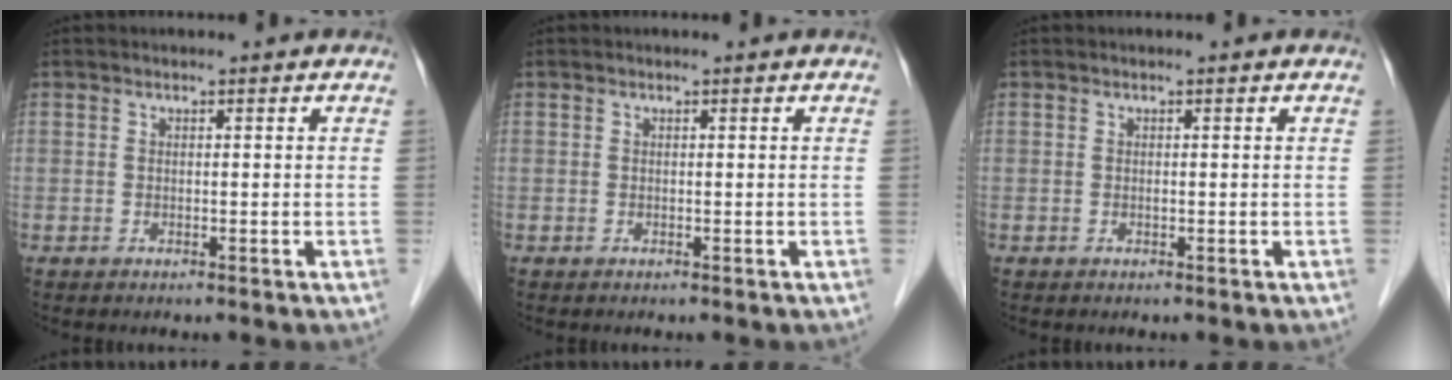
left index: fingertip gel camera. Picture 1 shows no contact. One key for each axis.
{"total": 0.0}
{"total": 0.0}